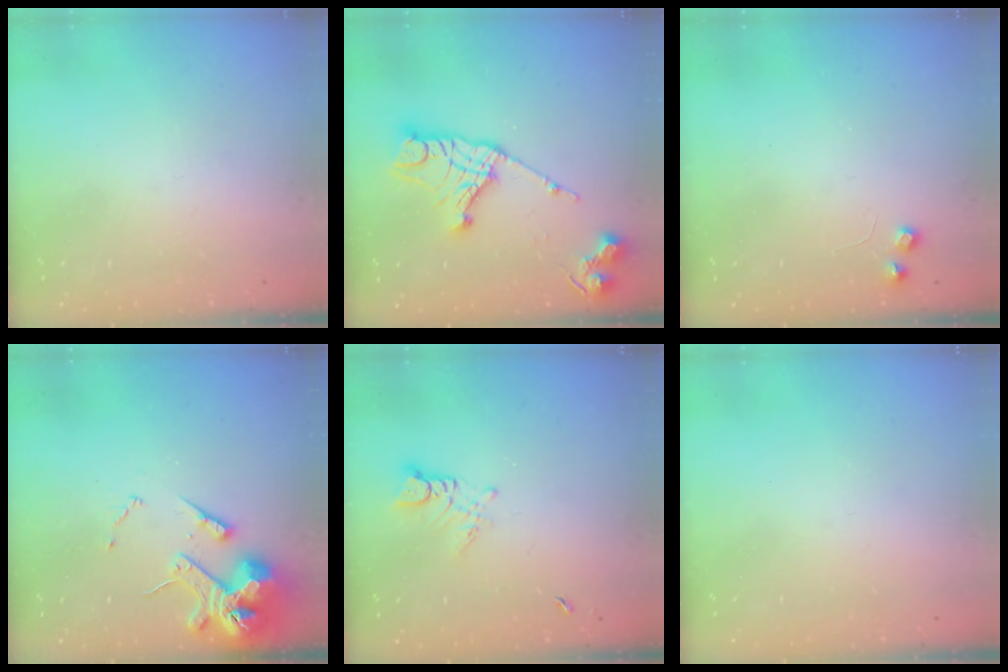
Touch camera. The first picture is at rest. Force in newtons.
{"total": 15.9, "press": 15.9, "slide": 1.7}
{"total": 4.6, "press": 4.6, "slide": 0.7}
{"total": 14.1, "press": 13.9, "slide": 2.1}
{"total": 3.0, "press": 2.9, "slide": 0.4}
{"total": 0.0}